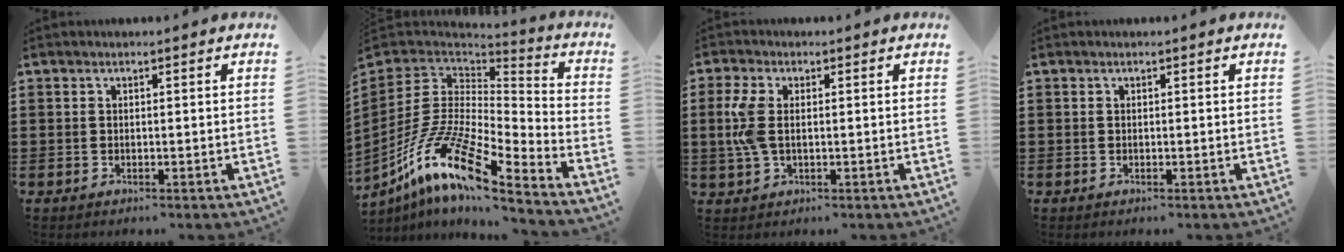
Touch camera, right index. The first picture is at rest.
{"total": 14.6, "force": [-9.6, 4.0, 10.2], "torque": [-0.221, 0.005, -0.191]}
{"total": 5.7, "force": [0.4, 2.8, 4.9], "torque": [-0.133, -0.005, -0.003]}
{"total": 0.0}